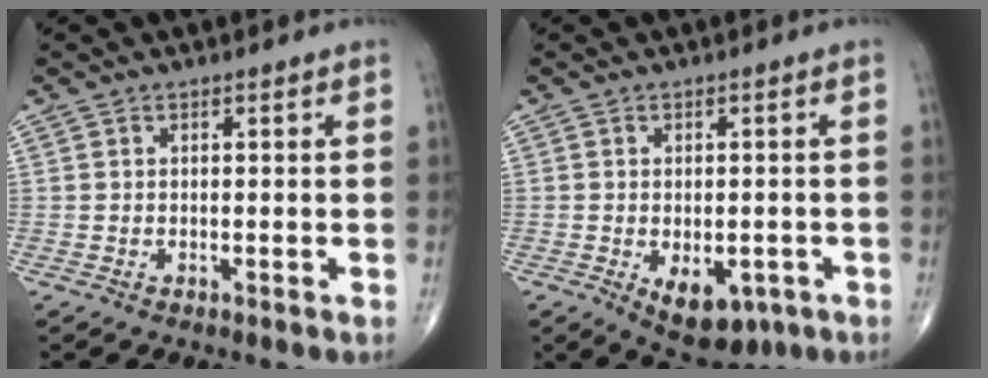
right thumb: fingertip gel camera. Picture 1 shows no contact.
{"total": 8.6, "force": [-3.1, 5.0, 6.3], "torque": [-0.075, 0.002, -0.032]}